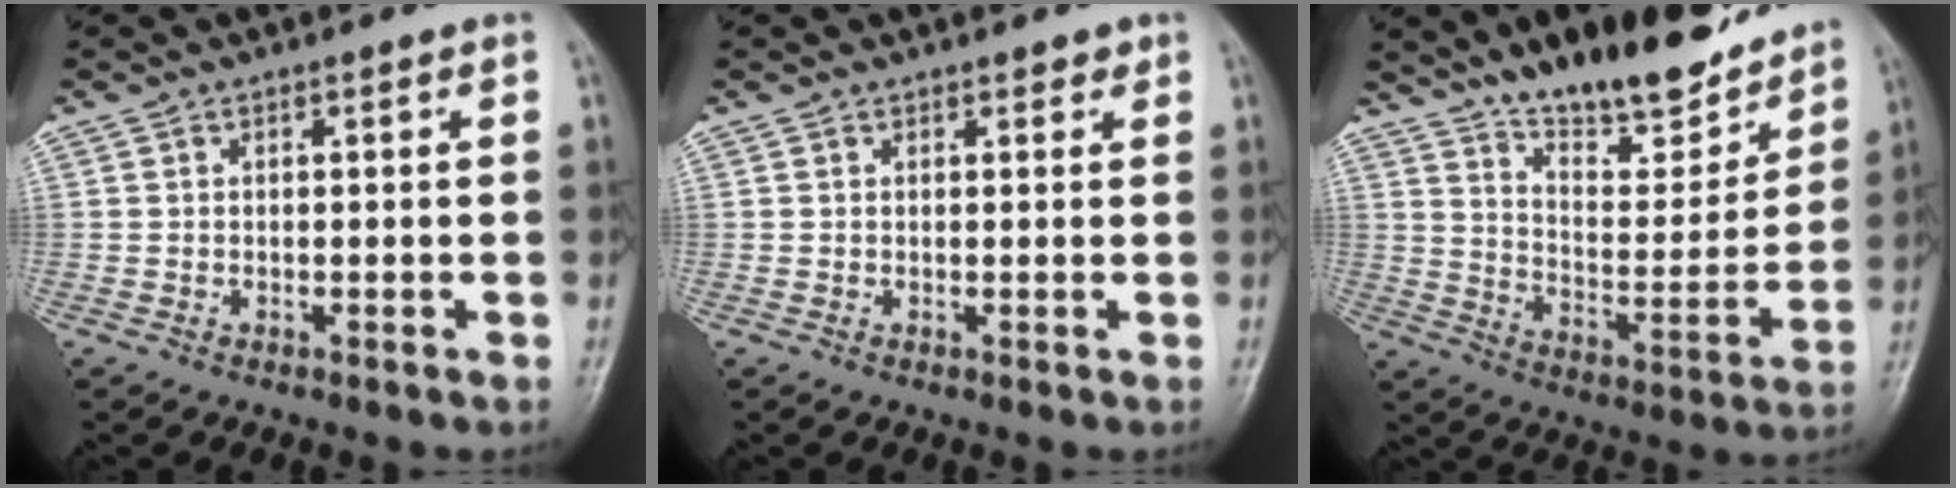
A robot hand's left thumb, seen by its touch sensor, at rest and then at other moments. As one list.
[{"total": 1.4, "force": [1.0, 0.8, 0.7], "torque": [0.003, -0.004, 0.009]}, {"total": 18.8, "force": [14.7, 6.2, 9.8], "torque": [-0.105, -0.091, 0.237]}]